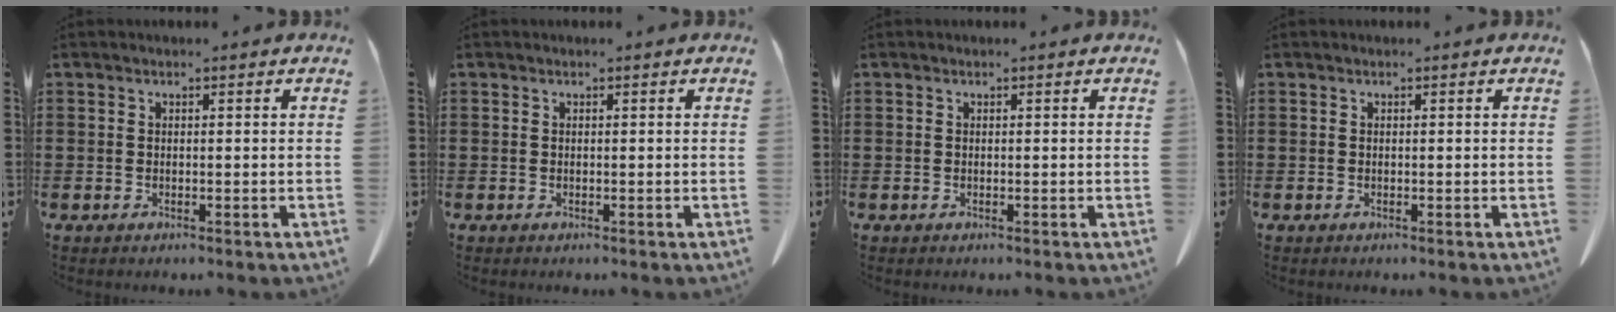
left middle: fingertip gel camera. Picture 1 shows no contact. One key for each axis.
{"total": 0.0}
{"total": 0.0}
{"total": 0.0}